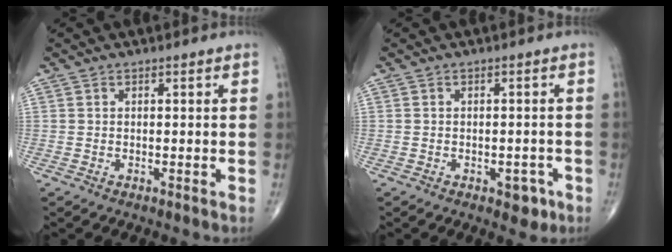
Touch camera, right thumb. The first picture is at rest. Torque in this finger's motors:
{"motor_torque": [2.92, 2.09, 0.03, -0.61, -0.03]}